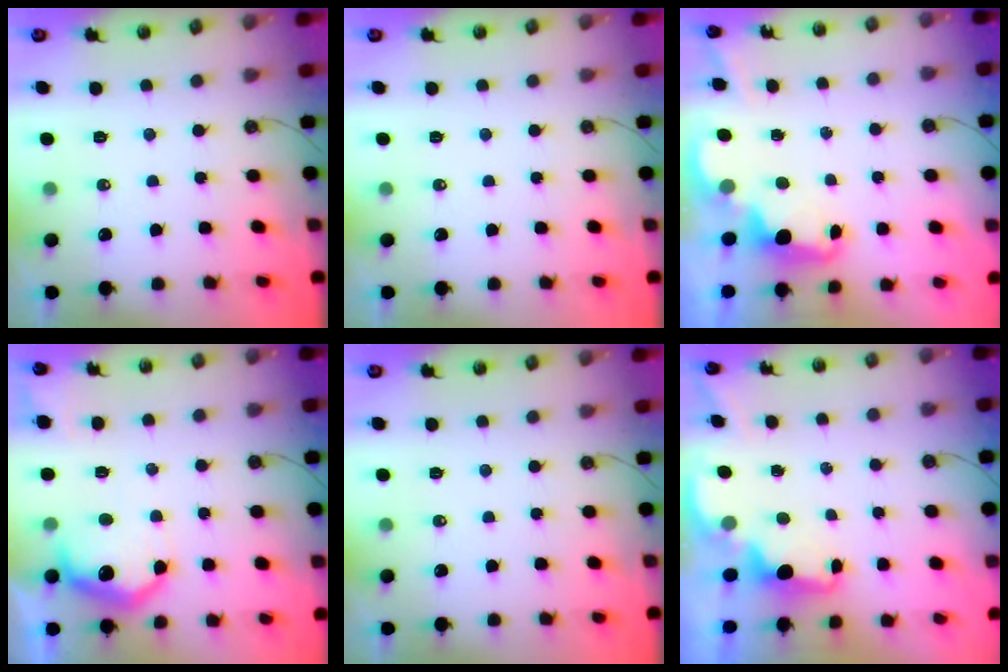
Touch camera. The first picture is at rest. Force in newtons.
{"total": 0.0}
{"total": 2.4, "press": 2.4, "slide": 0.5}
{"total": 11.4, "press": 11.4, "slide": 0.7}
{"total": 0.0}
{"total": 1.7, "press": 1.5, "slide": 0.7}